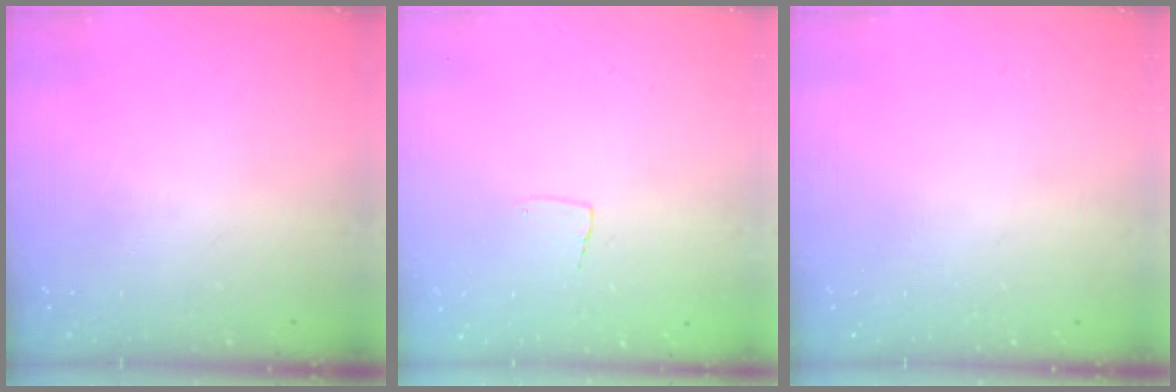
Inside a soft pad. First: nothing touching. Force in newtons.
{"total": 2.6, "press": 2.6, "slide": 0.1}
{"total": 0.0}